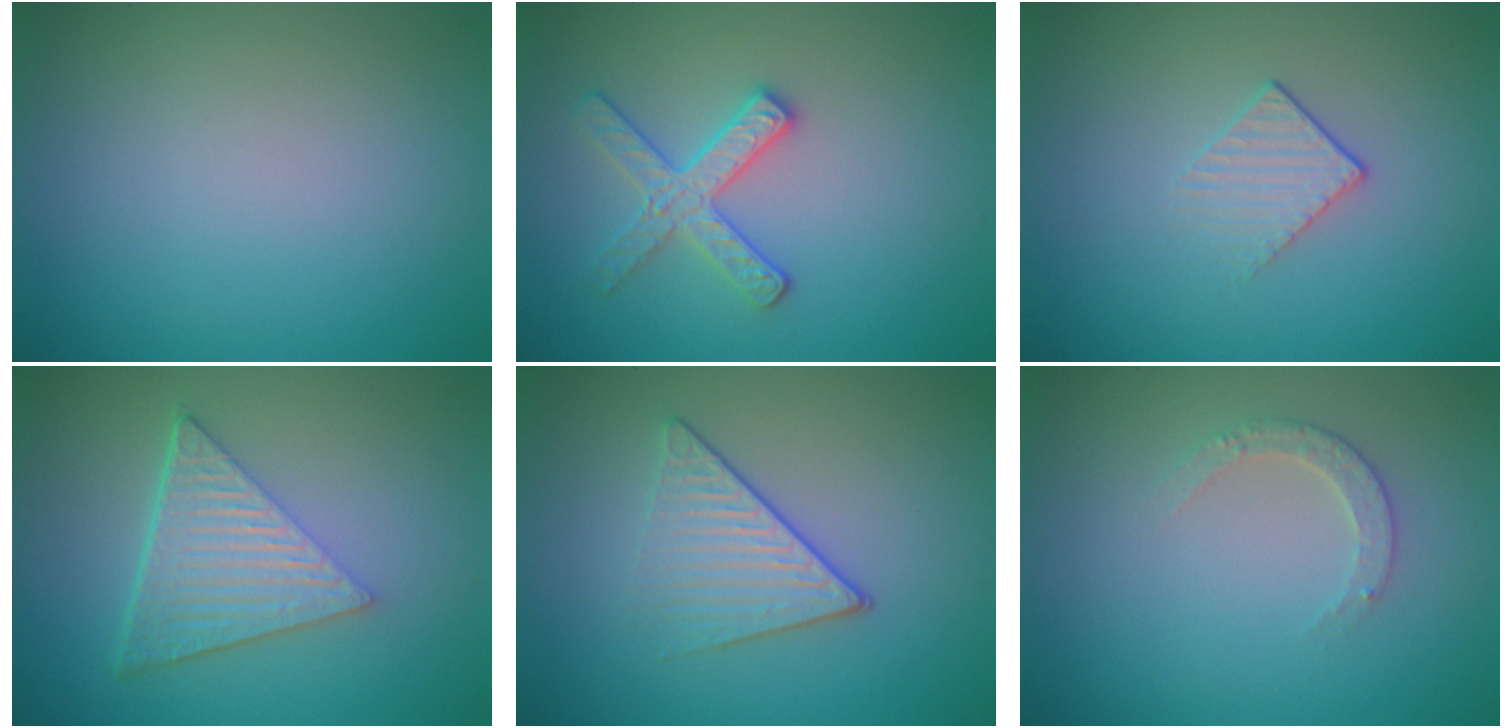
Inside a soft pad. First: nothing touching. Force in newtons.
{"total": 2.8, "press": 2.7, "slide": 0.6}
{"total": 1.5, "press": 0.9, "slide": 1.2}
{"total": 6.7, "press": 4.5, "slide": 5.0}
{"total": 3.5, "press": 2.8, "slide": 2.1}
{"total": 1.8, "press": 1.8, "slide": 0.4}